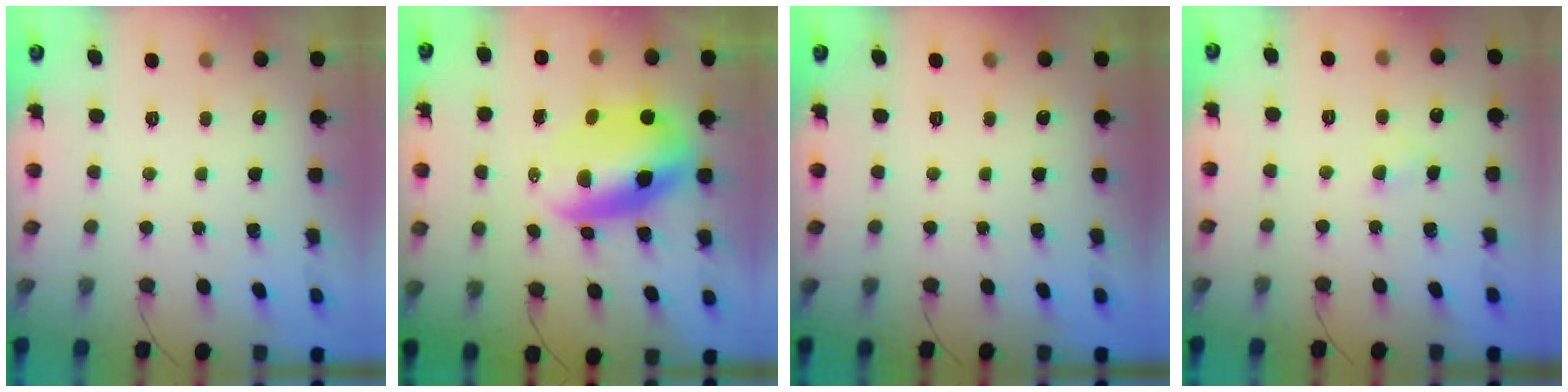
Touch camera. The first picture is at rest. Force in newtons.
{"total": 10.6, "press": 10.3, "slide": 2.5}
{"total": 0.0}
{"total": 1.8, "press": 1.6, "slide": 0.9}